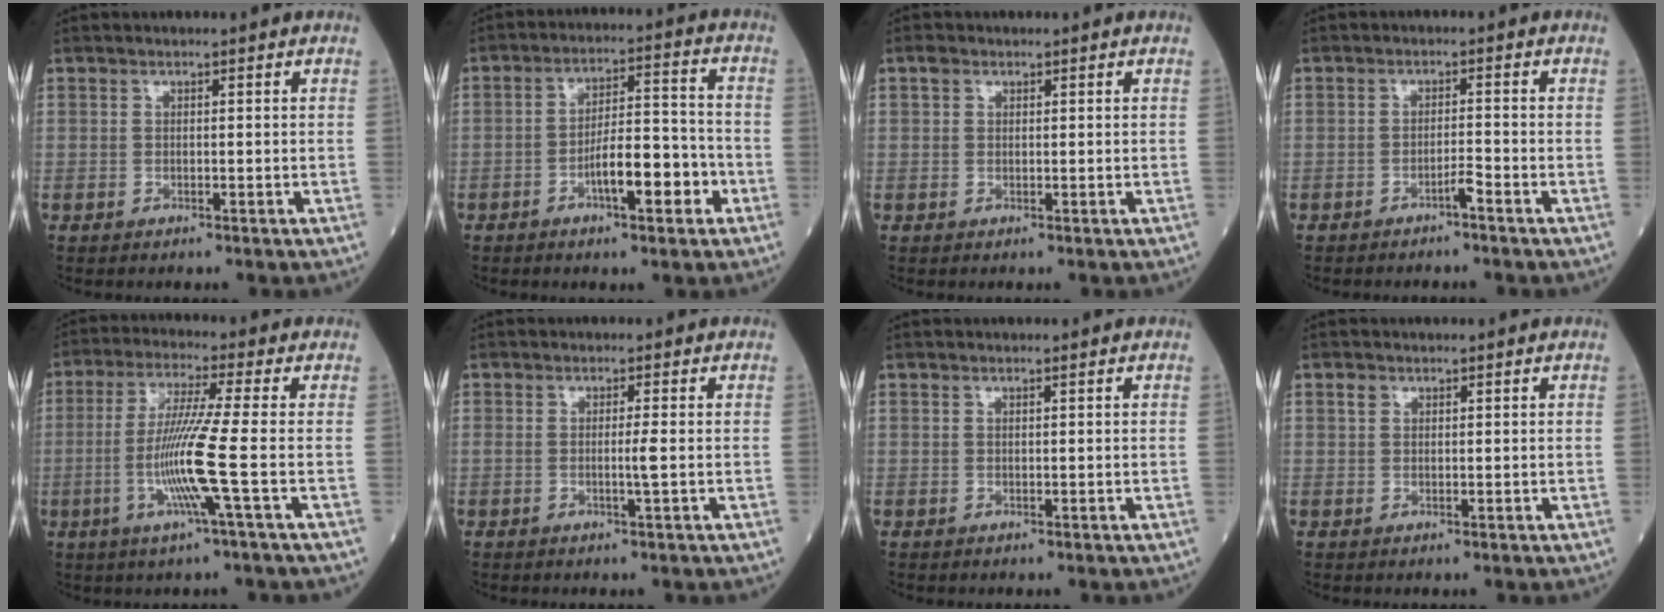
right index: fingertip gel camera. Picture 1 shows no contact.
{"total": 8.7, "force": [-3.6, 2.4, 7.6], "torque": [-0.131, 0.018, -0.053]}
{"total": 1.2, "force": [0.7, 0.9, 0.4], "torque": [-0.009, 0.008, 0.011]}
{"total": 1.7, "force": [-1.3, -0.2, 1.0], "torque": [-0.020, 0.002, -0.022]}
{"total": 9.5, "force": [-2.2, -1.7, 9.1], "torque": [-0.188, -0.014, -0.045]}
{"total": 1.6, "force": [-0.2, -0.4, 1.5], "torque": [-0.033, -0.003, -0.002]}
{"total": 0.0}
{"total": 1.1, "force": [0.6, 0.8, 0.4], "torque": [-0.009, 0.005, 0.011]}